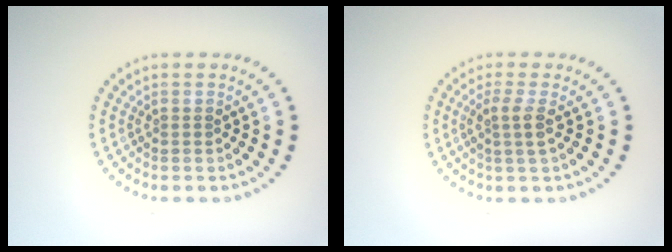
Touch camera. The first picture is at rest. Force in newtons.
{"total": 1.9, "press": 1.5, "slide": 1.1}